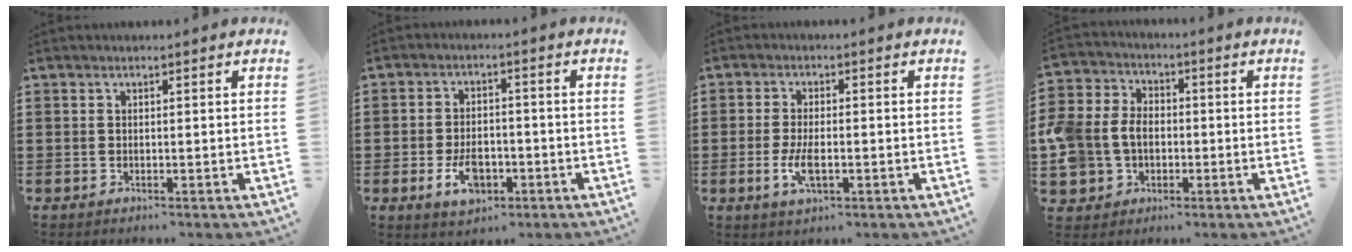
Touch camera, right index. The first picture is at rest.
{"total": 5.6, "force": [-2.1, 3.3, 4.0], "torque": [-0.073, 0.002, -0.041]}
{"total": 4.5, "force": [-1.1, 1.8, 4.0], "torque": [-0.089, -0.005, -0.023]}
{"total": 7.3, "force": [-1.0, 6.3, 3.5], "torque": [-0.116, 0.009, -0.027]}